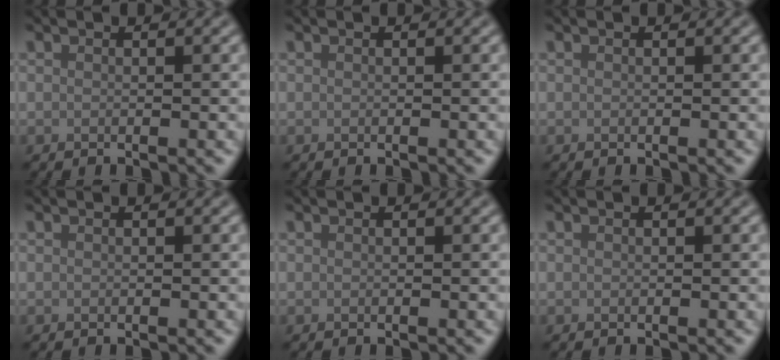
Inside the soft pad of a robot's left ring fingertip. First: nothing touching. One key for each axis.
{"total": 0.0}
{"total": 0.0}
{"total": 0.0}
{"total": 0.0}
{"total": 0.0}